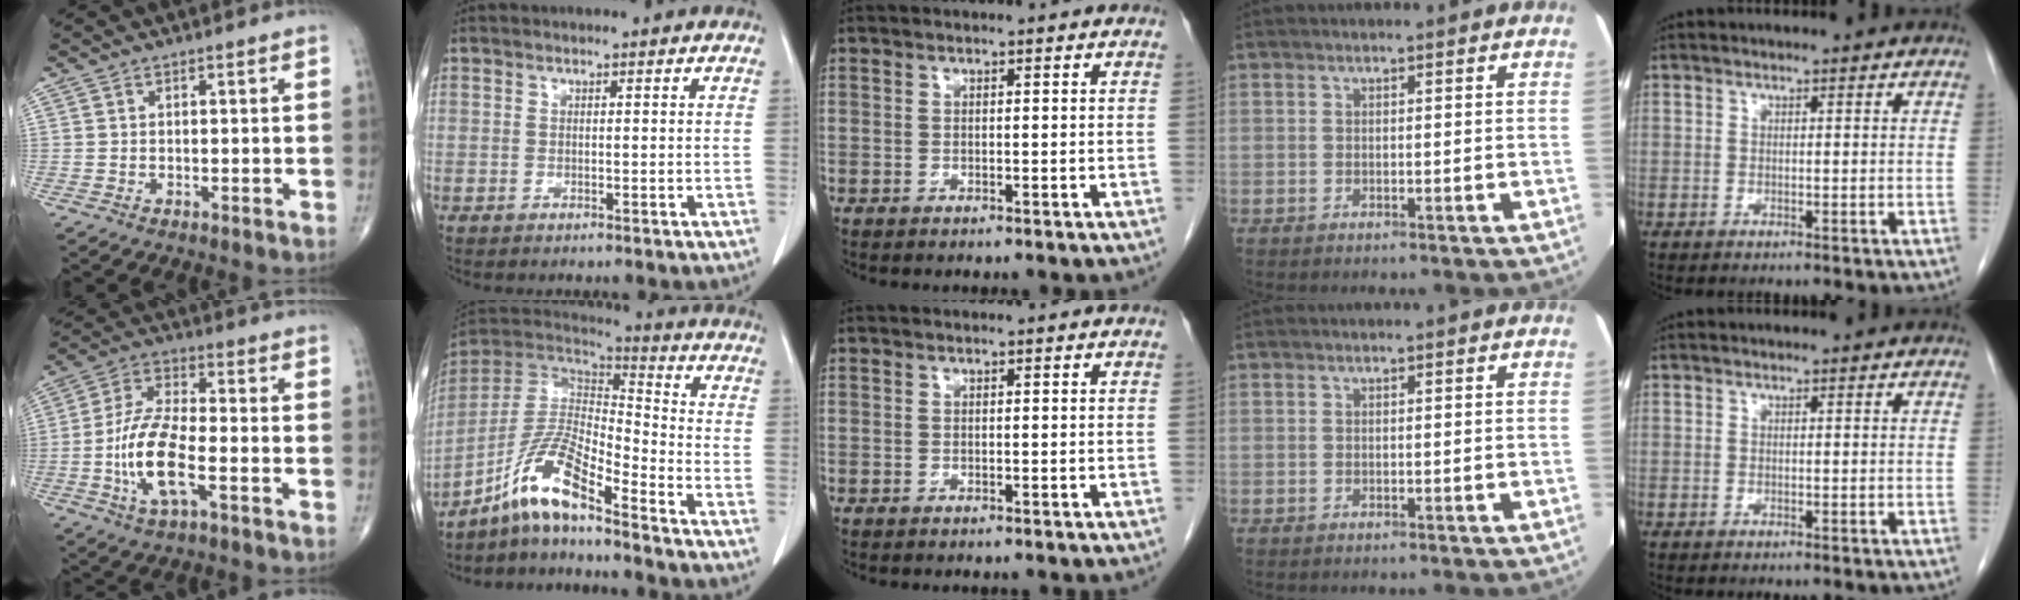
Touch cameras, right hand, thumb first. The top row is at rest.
{"thumb": {"total": 12.5, "force": [-3.7, 4.2, 11.1], "torque": [-0.229, 0.018, -0.074]}, "index": {"total": 11.3, "force": [-8.1, 1.1, 7.9], "torque": [-0.172, 0.011, -0.154]}}